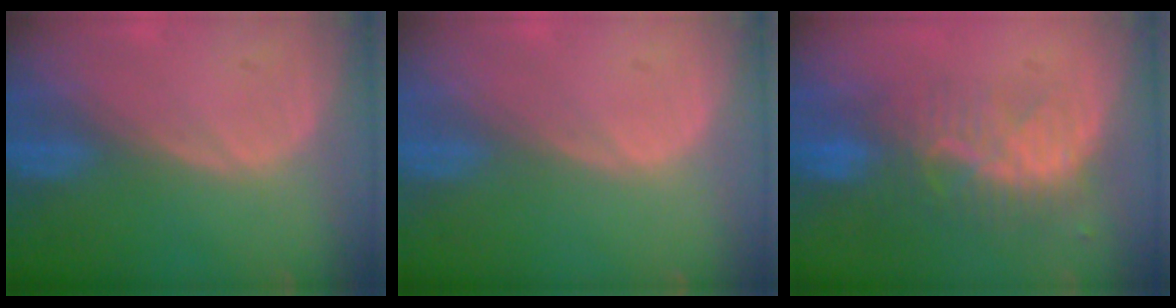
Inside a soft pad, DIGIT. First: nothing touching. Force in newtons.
{"total": 0.0}
{"total": 8.2, "press": 7.3, "slide": 3.7}